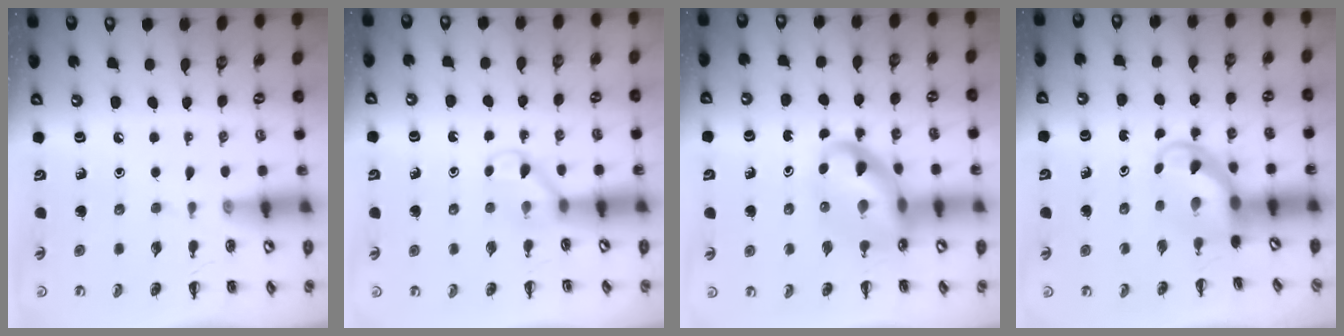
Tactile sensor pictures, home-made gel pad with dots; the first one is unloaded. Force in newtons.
{"total": 5.0, "press": 4.7, "slide": 1.7}
{"total": 12.5, "press": 11.9, "slide": 3.5}
{"total": 3.7, "press": 3.6, "slide": 0.8}